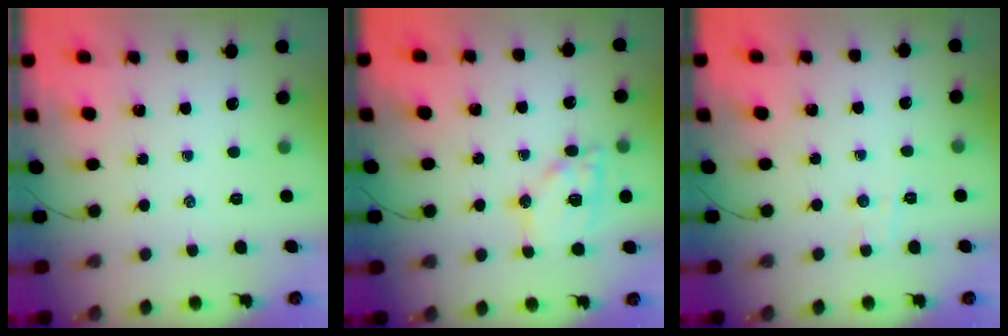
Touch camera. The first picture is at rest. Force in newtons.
{"total": 13.1, "press": 13.0, "slide": 1.9}
{"total": 3.4, "press": 3.2, "slide": 0.9}